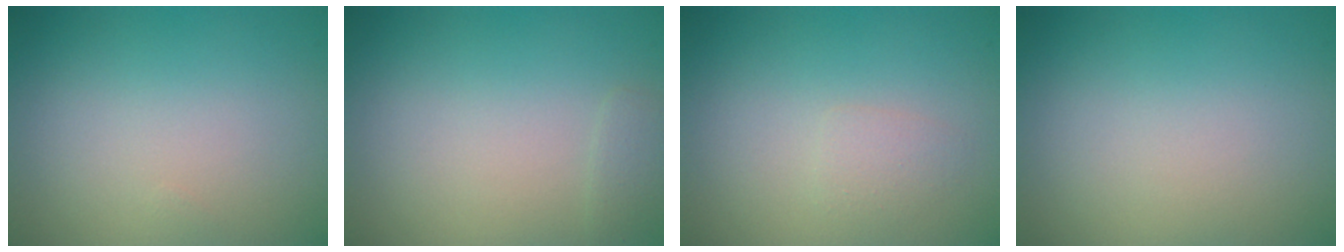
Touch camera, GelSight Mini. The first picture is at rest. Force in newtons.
{"total": 0.9, "press": 0.9, "slide": 0.0}
{"total": 1.0, "press": 1.0, "slide": 0.2}
{"total": 0.0}